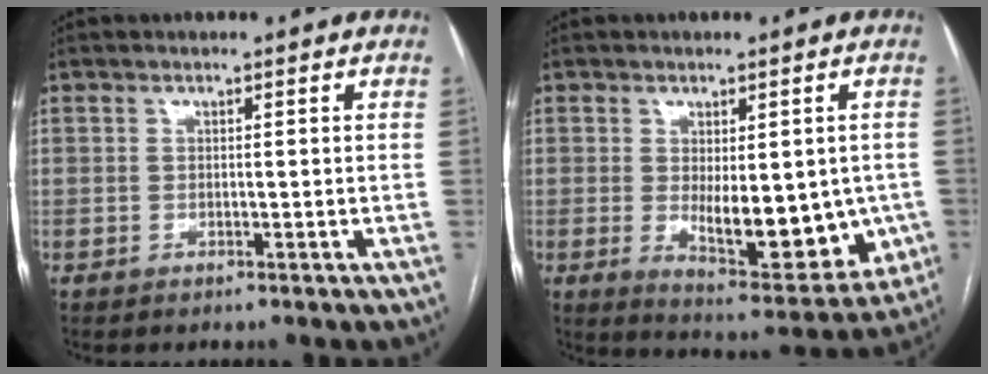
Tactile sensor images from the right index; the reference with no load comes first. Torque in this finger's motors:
{"motor_torque": [1.83, 0.31, 0.42, 0.07]}